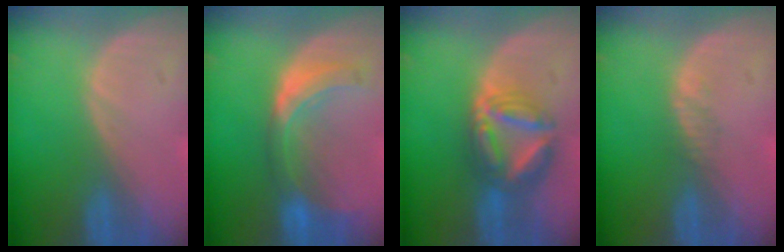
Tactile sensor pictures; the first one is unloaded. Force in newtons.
{"total": 8.0, "press": 7.0, "slide": 3.8}
{"total": 7.6, "press": 7.6, "slide": 0.8}
{"total": 1.1, "press": 0.9, "slide": 0.7}